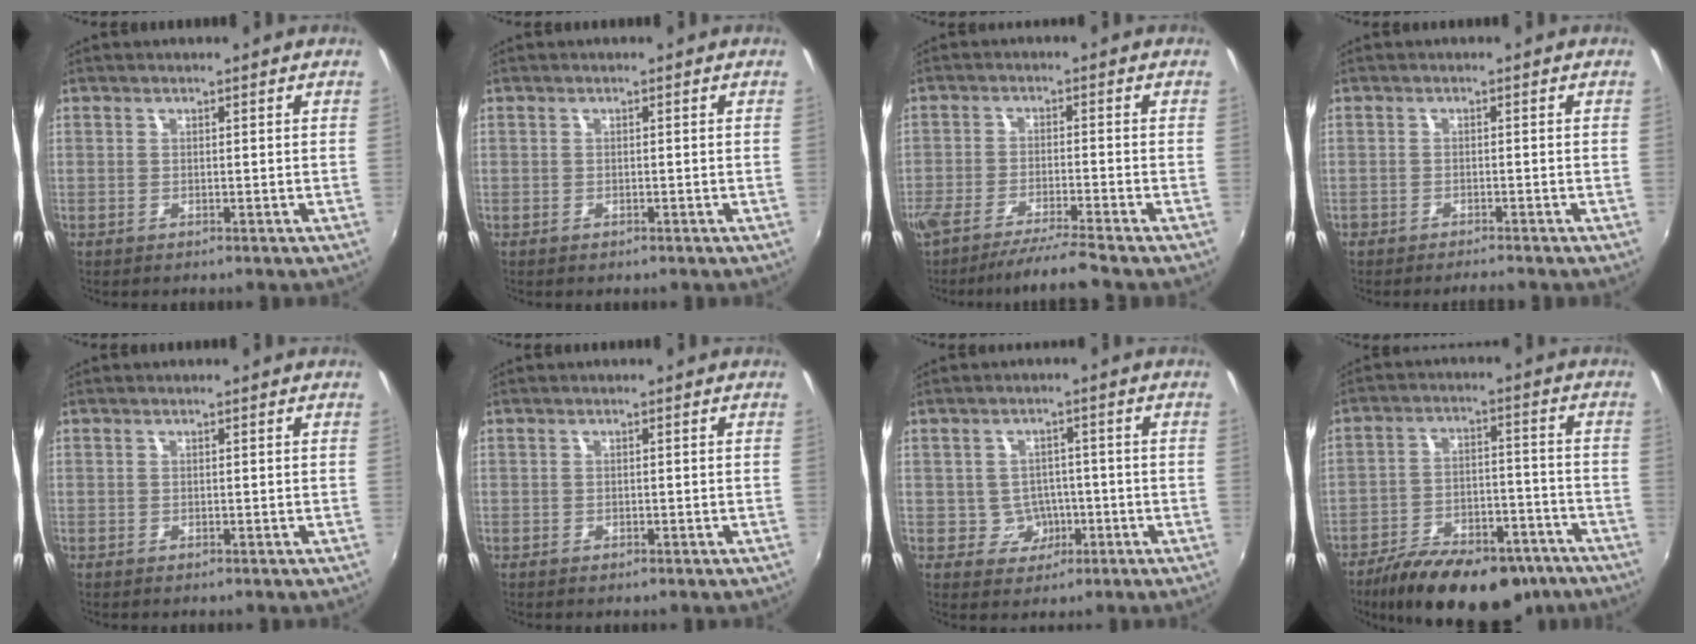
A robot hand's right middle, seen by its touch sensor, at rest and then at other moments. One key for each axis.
{"total": 0.6, "fx": -0.5, "fy": 0.4, "fz": 0.1, "tx": -0.004, "ty": -0.004, "tz": -0.009}
{"total": 8.3, "fx": -7.4, "fy": -1.1, "fz": 3.8, "tx": -0.081, "ty": -0.018, "tz": -0.124}
{"total": 2.4, "fx": -2.3, "fy": 0.4, "fz": 0.7, "tx": -0.029, "ty": -0.009, "tz": -0.041}
{"total": 0.0}
{"total": 1.2, "fx": -0.8, "fy": 0.8, "fz": 0.5, "tx": -0.010, "ty": -0.007, "tz": -0.013}
{"total": 4.8, "fx": -1.3, "fy": 4.5, "fz": 0.8, "tx": -0.025, "ty": 0.013, "tz": -0.007}
{"total": 21.8, "fx": -16.2, "fy": 9.1, "fz": 11.3, "tx": -0.206, "ty": -0.012, "tz": -0.228}